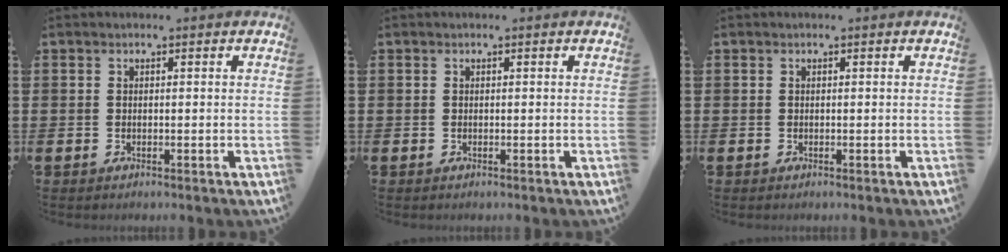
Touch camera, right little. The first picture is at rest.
{"total": 0.0}
{"total": 0.0}